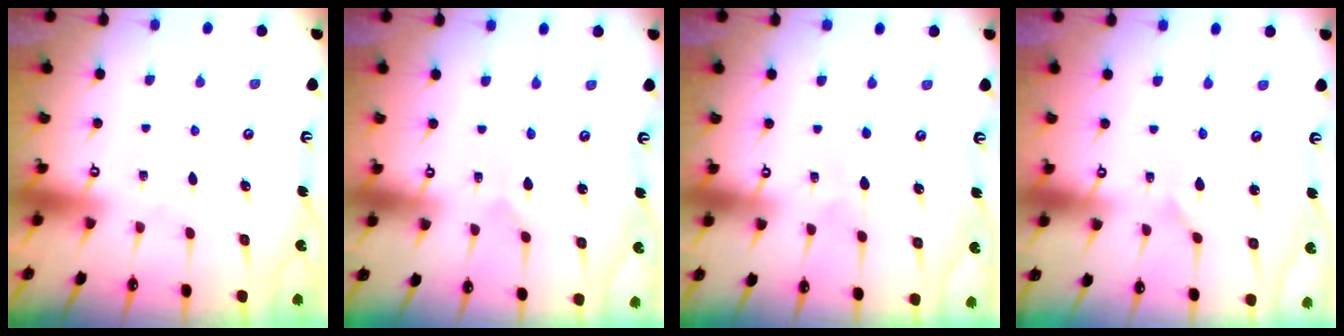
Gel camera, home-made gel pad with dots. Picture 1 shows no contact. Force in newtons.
{"total": 0.8, "press": 0.8, "slide": 0.1}
{"total": 3.3, "press": 3.3, "slide": 0.2}
{"total": 1.8, "press": 1.8, "slide": 0.1}